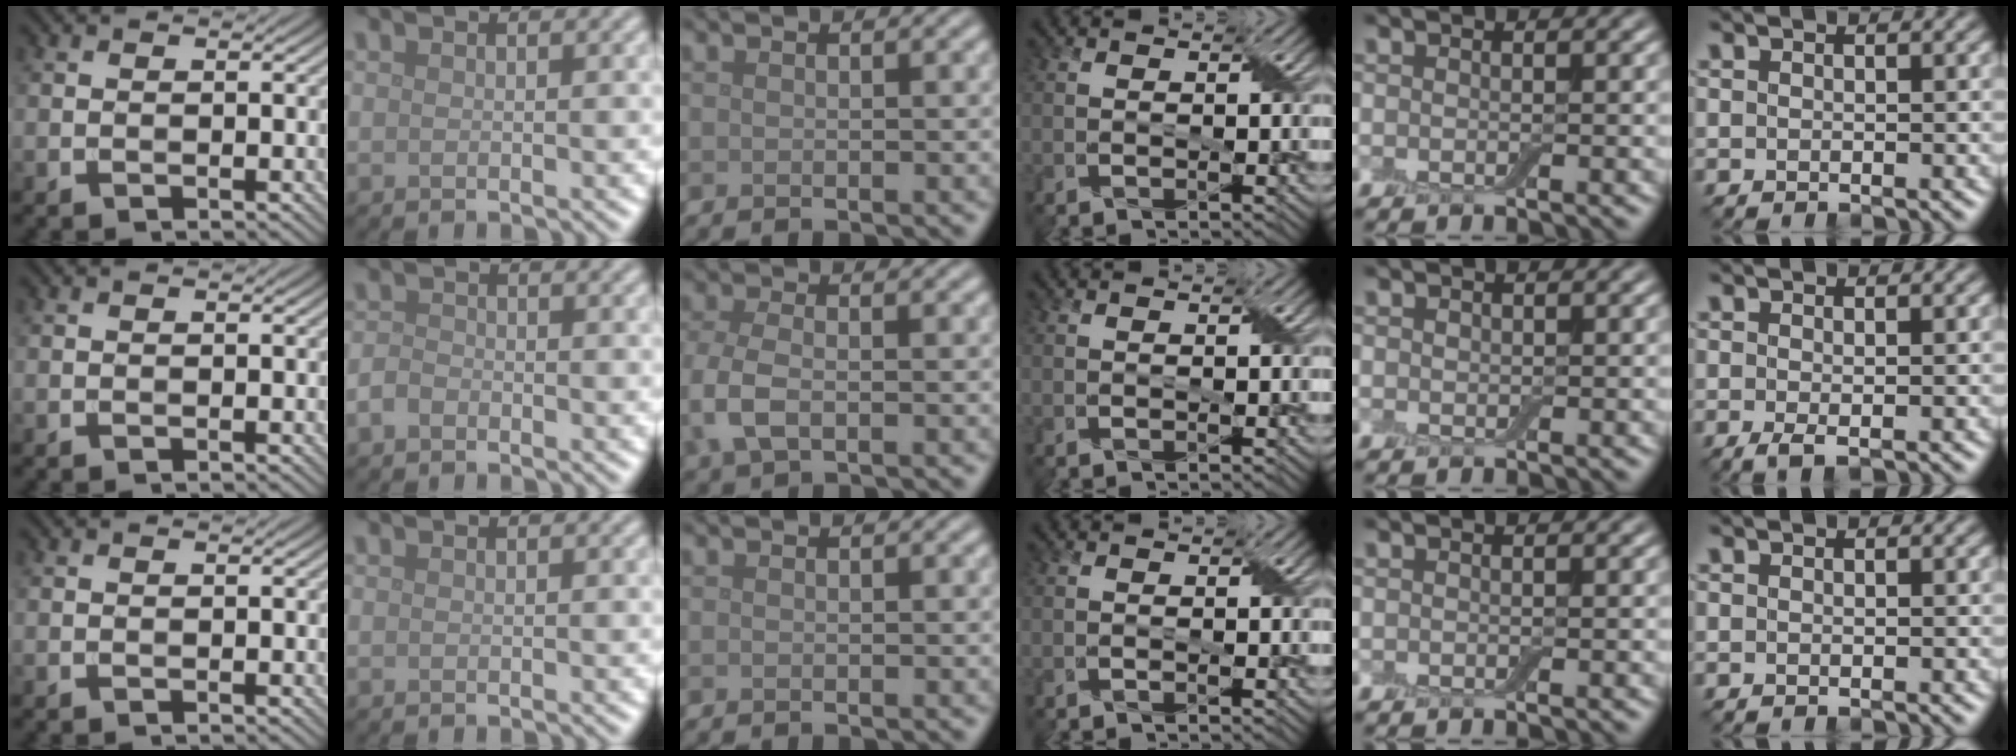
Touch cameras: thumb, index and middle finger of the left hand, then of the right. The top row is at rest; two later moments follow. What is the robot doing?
{"motion": "fold", "object": "cloth"}